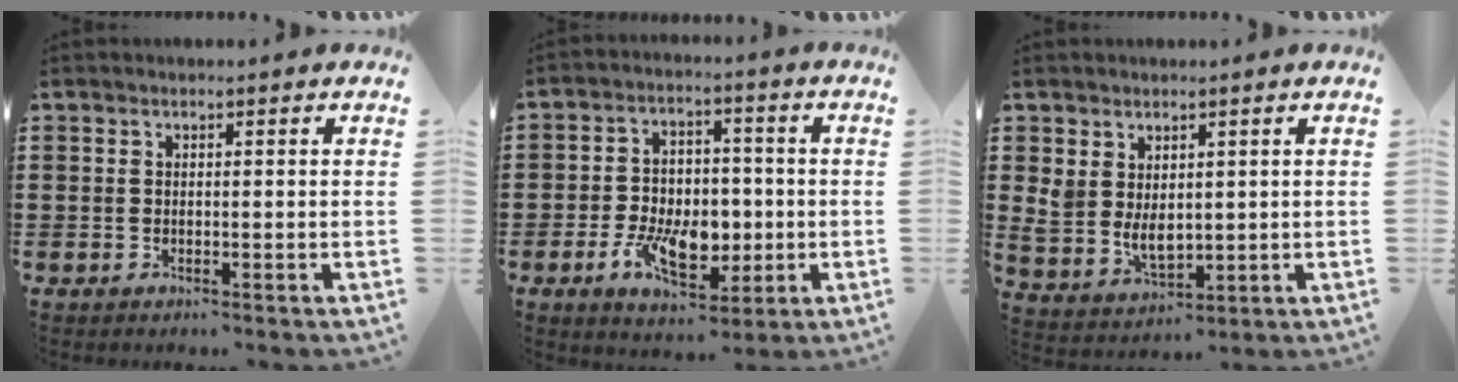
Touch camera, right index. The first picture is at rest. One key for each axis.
{"total": 9.0, "fx": -2.3, "fy": 6.0, "fz": 6.3, "tx": -0.120, "ty": 0.013, "tz": -0.041}
{"total": 4.7, "fx": 1.6, "fy": 3.4, "fz": 2.7, "tx": -0.060, "ty": 0.003, "tz": 0.035}